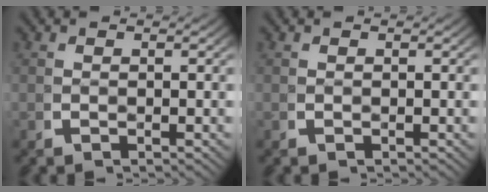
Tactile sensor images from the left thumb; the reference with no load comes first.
{"total": 0.0}